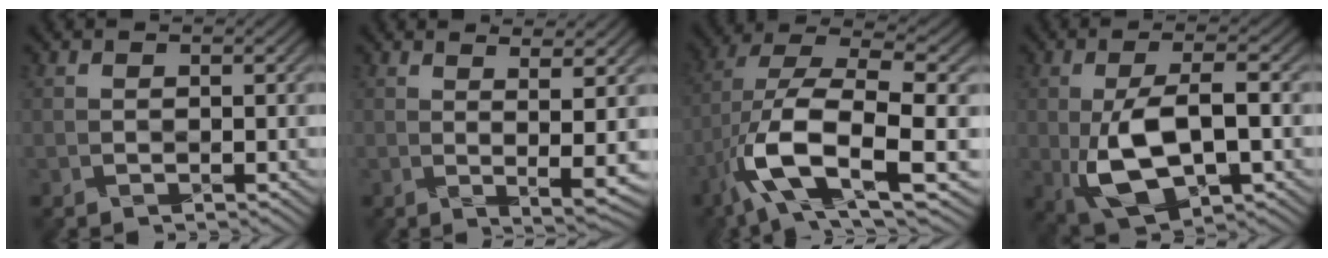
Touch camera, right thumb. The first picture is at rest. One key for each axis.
{"total": 4.4, "fx": 1.7, "fy": 0.0, "fz": 4.1, "tx": -0.072, "ty": 0.002, "tz": 0.034}
{"total": 12.4, "fx": -4.6, "fy": 4.3, "fz": 10.7, "tx": -0.222, "ty": -0.003, "tz": -0.093}
{"total": 10.9, "fx": -2.5, "fy": 4.7, "fz": 9.5, "tx": -0.187, "ty": -0.005, "tz": -0.042}